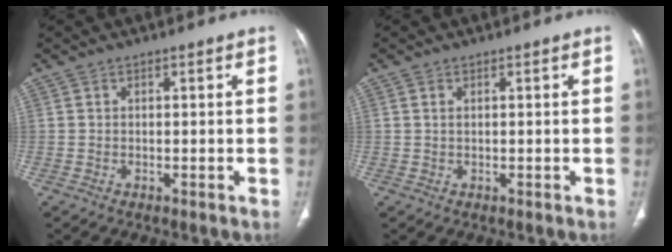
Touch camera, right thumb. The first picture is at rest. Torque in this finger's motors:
{"motor_torque": [0.02, -0.59, -0.44, 0.17, 0.04]}